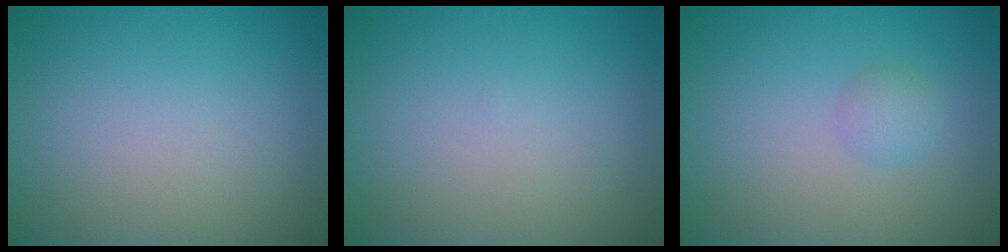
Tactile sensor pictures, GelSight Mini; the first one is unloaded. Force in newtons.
{"total": 0.0}
{"total": 1.3, "press": 1.3, "slide": 0.1}